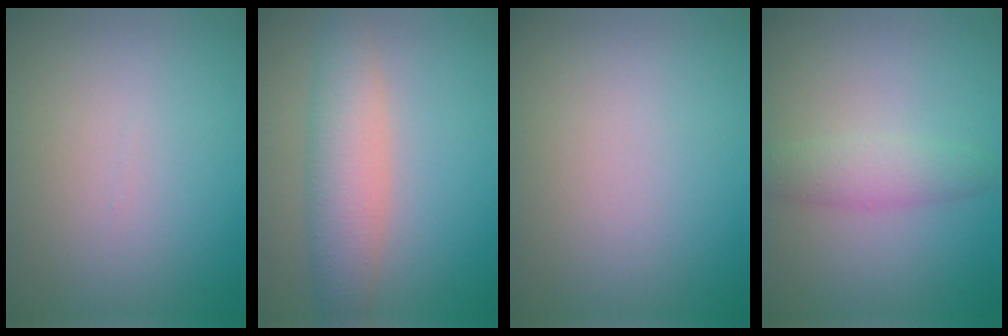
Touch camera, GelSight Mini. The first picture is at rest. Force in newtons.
{"total": 4.6, "press": 4.6, "slide": 0.1}
{"total": 0.0}
{"total": 2.5, "press": 2.5, "slide": 0.1}